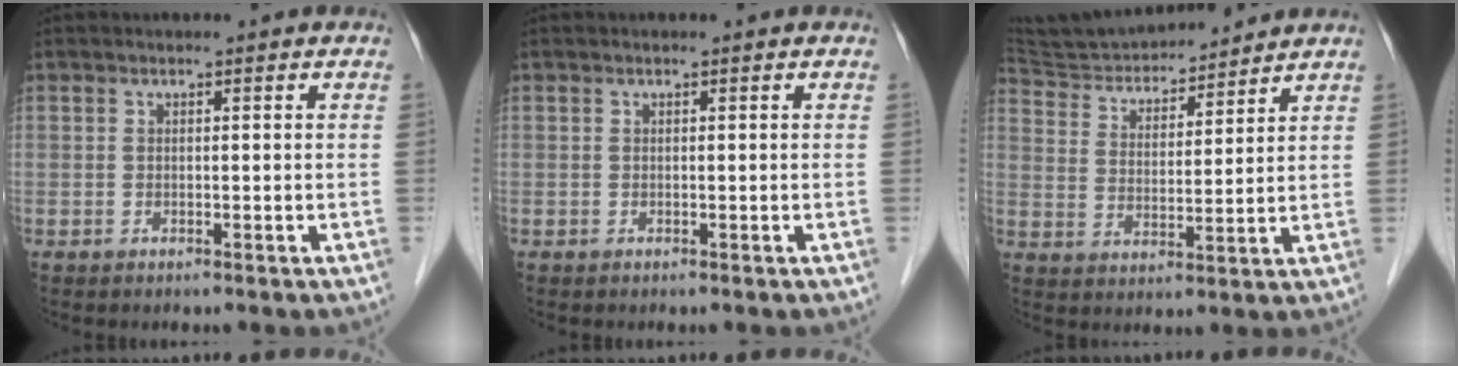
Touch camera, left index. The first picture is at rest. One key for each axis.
{"total": 0.0}
{"total": 13.4, "fx": 12.8, "fy": 2.3, "fz": 3.3, "tx": -0.059, "ty": 0.017, "tz": 0.221}